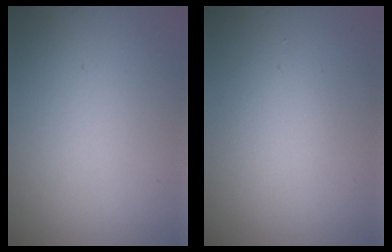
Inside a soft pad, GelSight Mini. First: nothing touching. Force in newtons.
{"total": 1.9, "press": 1.9, "slide": 0.1}